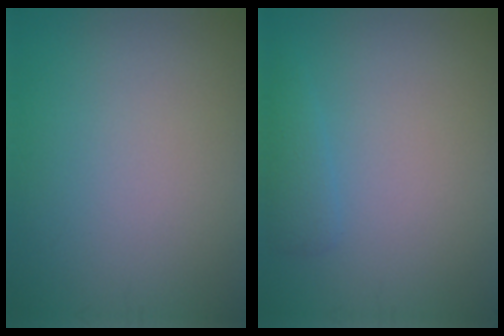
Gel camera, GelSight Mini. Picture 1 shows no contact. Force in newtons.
{"total": 1.4, "press": 1.4, "slide": 0.1}